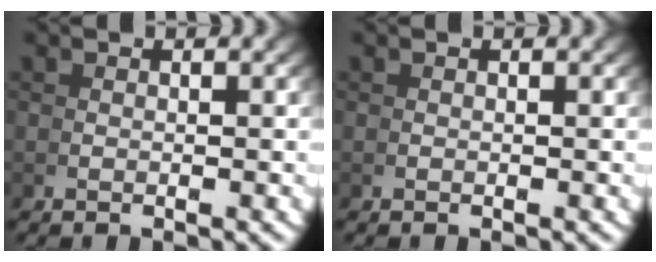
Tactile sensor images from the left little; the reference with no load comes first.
{"total": 0.0}